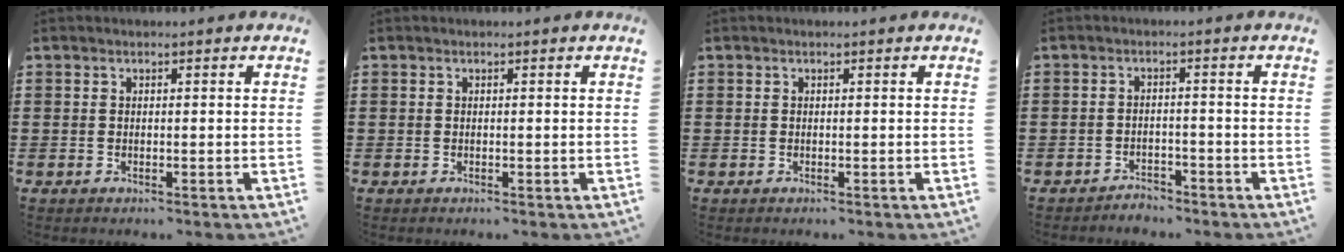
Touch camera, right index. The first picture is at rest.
{"total": 0.0}
{"total": 0.0}
{"total": 2.4, "force": [-2.4, 0.4, 0.1], "torque": [-0.009, 0.002, -0.051]}